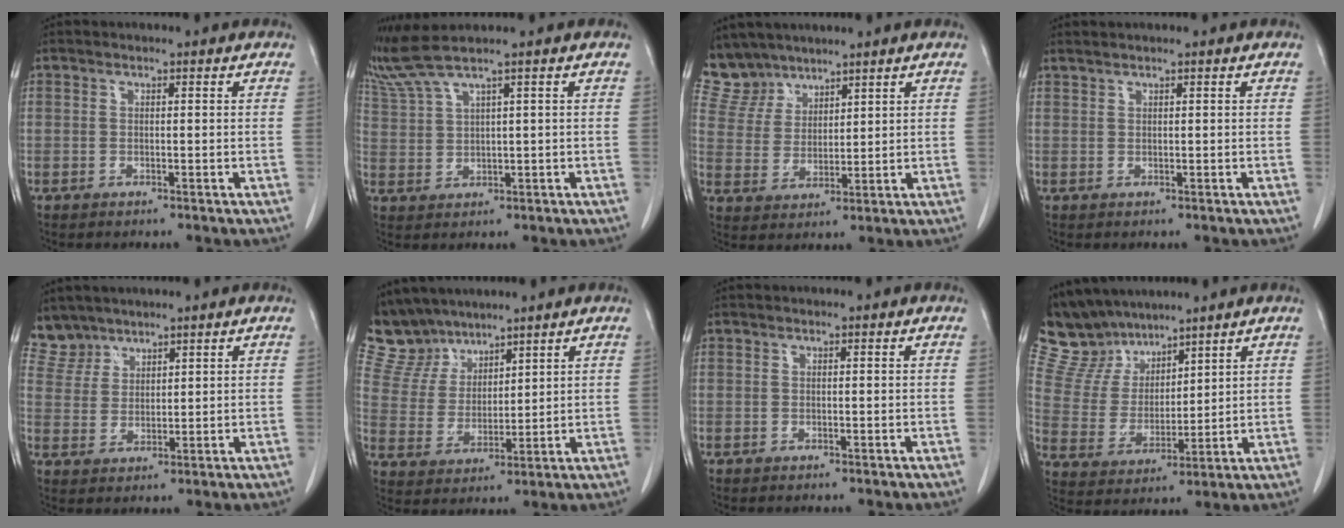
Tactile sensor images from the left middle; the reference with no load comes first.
{"total": 4.2, "force": [3.6, -1.5, 1.6], "torque": [-0.051, 0.006, 0.088]}
{"total": 6.1, "force": [5.6, 2.5, -0.2], "torque": [-0.002, 0.006, 0.126]}
{"total": 0.9, "force": [0.8, -0.1, 0.2], "torque": [-0.008, 0.006, 0.022]}
{"total": 4.5, "force": [4.0, 1.8, -0.7], "torque": [0.015, 0.005, 0.088]}
{"total": 8.1, "force": [7.4, 3.3, 0.4], "torque": [-0.021, 0.014, 0.160]}
{"total": 0.0}
{"total": 10.1, "force": [9.1, 4.0, 1.7], "torque": [-0.052, 0.021, 0.189]}